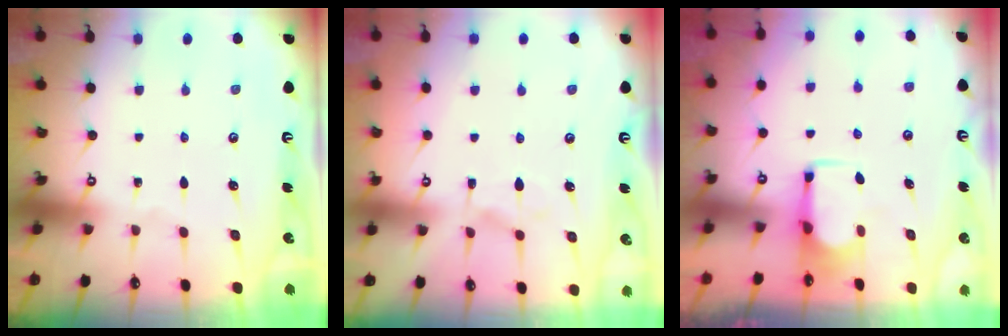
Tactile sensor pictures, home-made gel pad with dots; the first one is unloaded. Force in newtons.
{"total": 0.7, "press": 0.3, "slide": 0.7}
{"total": 2.3, "press": 2.3, "slide": 0.4}